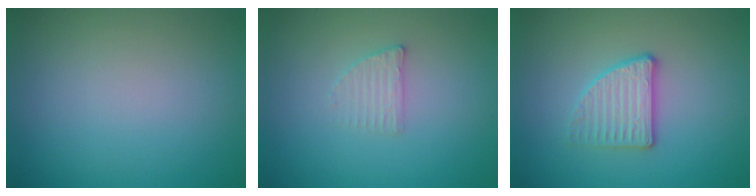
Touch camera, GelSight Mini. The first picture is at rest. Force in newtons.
{"total": 1.6, "press": 1.5, "slide": 0.3}
{"total": 2.7, "press": 2.6, "slide": 0.8}